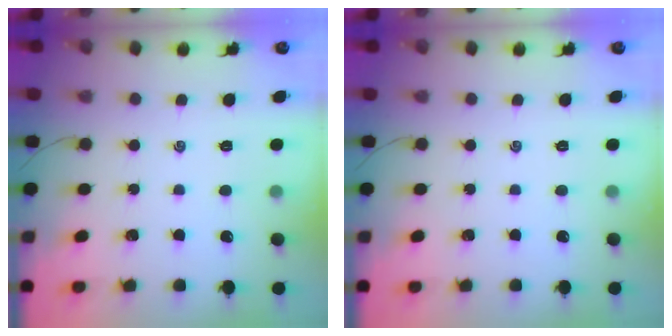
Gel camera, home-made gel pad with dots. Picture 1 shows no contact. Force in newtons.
{"total": 0.0}